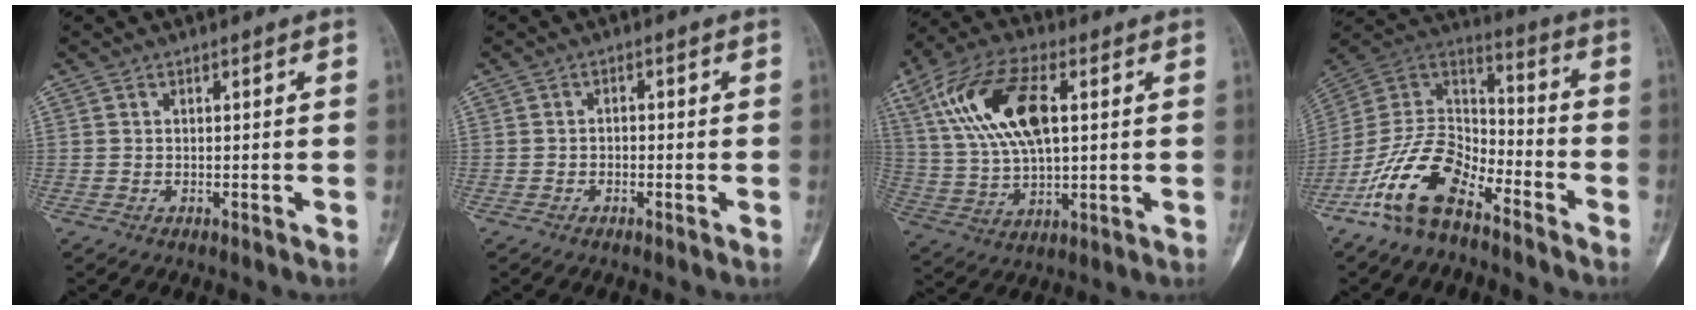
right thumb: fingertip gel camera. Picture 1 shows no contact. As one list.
[{"total": 1.0, "force": [-0.4, 0.7, 0.6], "torque": [-0.001, 0.005, -0.012]}, {"total": 17.8, "force": [5.1, 8.4, 14.8], "torque": [-0.293, 0.005, 0.098]}, {"total": 16.3, "force": [-10.4, 7.9, 9.6], "torque": [-0.170, 0.083, -0.206]}]